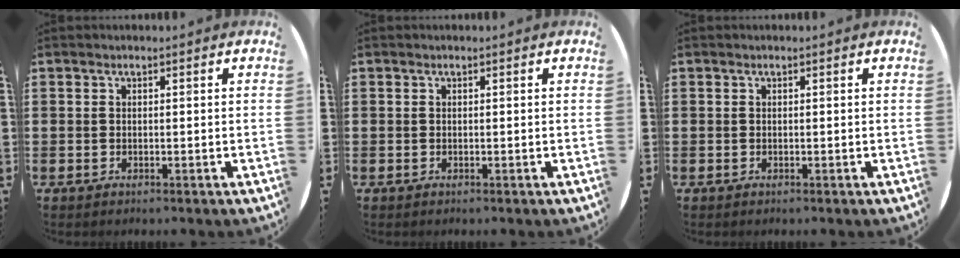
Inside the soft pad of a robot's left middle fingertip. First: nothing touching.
{"total": 0.0}
{"total": 0.0}